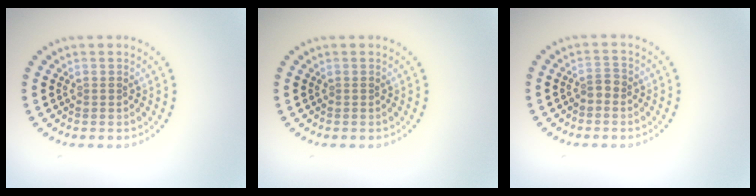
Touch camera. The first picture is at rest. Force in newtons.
{"total": 0.0}
{"total": 1.1, "press": 0.9, "slide": 0.6}